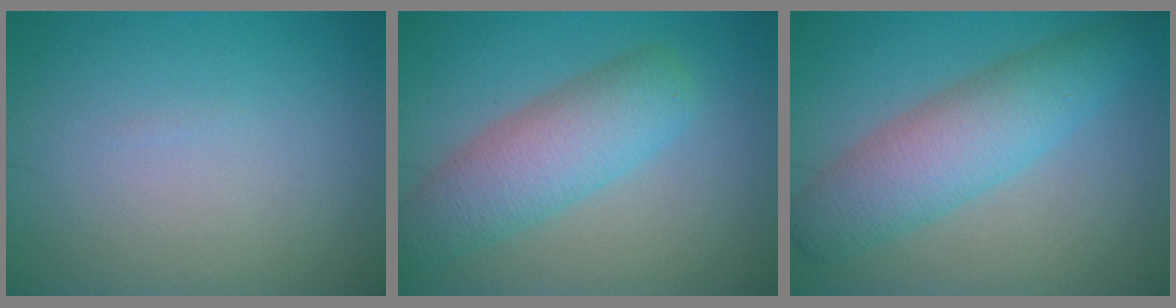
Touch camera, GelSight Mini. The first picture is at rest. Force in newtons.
{"total": 6.0, "press": 6.0, "slide": 0.2}
{"total": 6.2, "press": 6.2, "slide": 0.1}